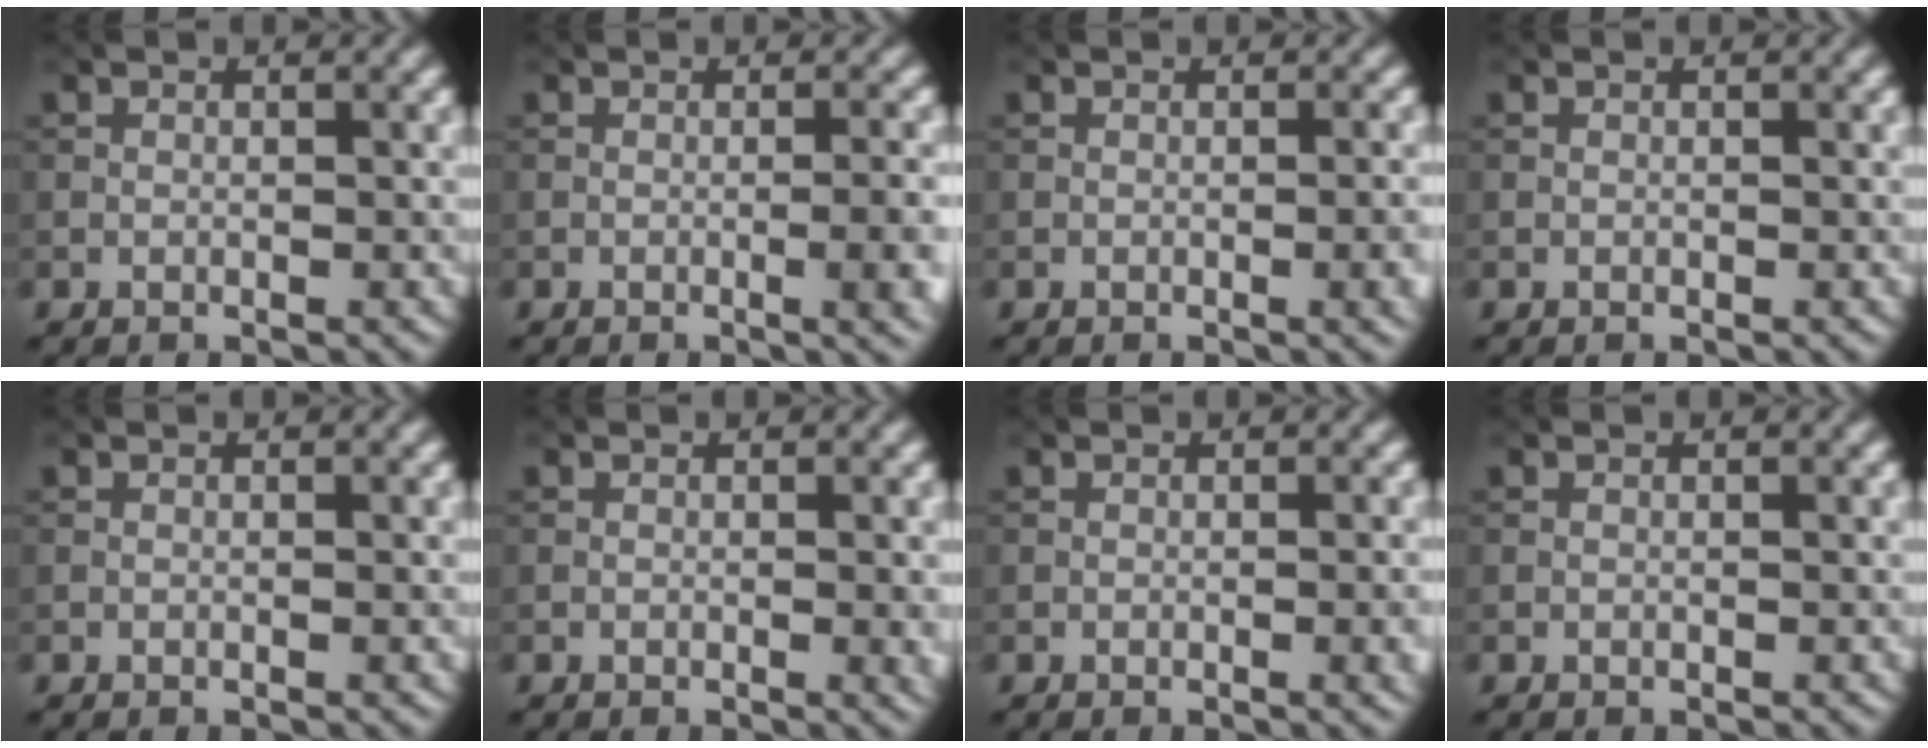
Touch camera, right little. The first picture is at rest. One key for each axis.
{"total": 5.0, "fx": -0.8, "fy": 1.9, "fz": 4.6, "tx": -0.042, "ty": -0.005, "tz": -0.004}
{"total": 2.5, "fx": -0.4, "fy": 0.7, "fz": 2.4, "tx": -0.025, "ty": -0.002, "tz": -0.006}
{"total": 0.0}
{"total": 0.0}
{"total": 1.3, "fx": -0.1, "fy": 0.2, "fz": 1.2, "tx": -0.015, "ty": -0.004, "tz": -0.002}
{"total": 2.2, "fx": -0.3, "fy": 0.6, "fz": 2.0, "tx": -0.020, "ty": -0.002, "tz": -0.005}
{"total": 0.0}